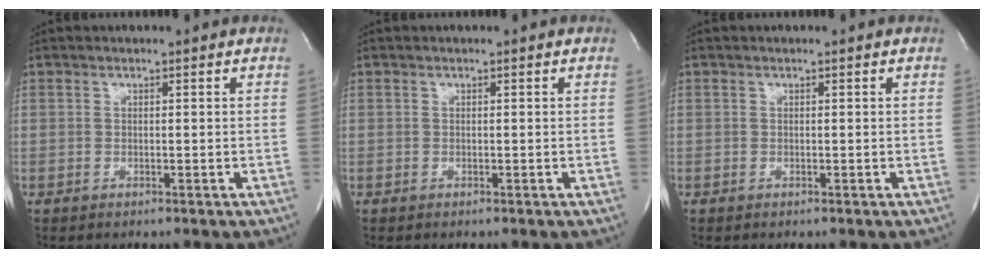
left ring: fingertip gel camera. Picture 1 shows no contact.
{"total": 0.0}
{"total": 0.0}